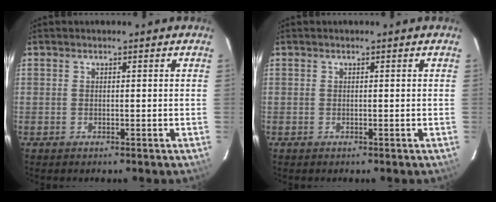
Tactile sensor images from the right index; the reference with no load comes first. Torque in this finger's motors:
{"motor_torque": [0.00, 0.00, 0.00, 0.00]}